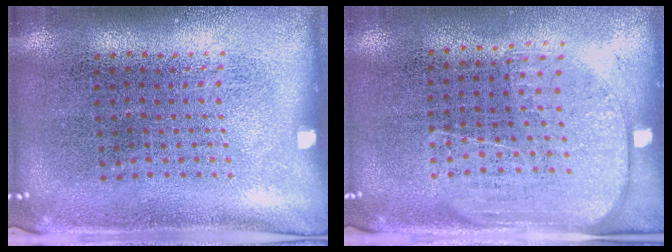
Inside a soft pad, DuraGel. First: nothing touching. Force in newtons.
{"total": 1.7, "press": 1.5, "slide": 0.9}